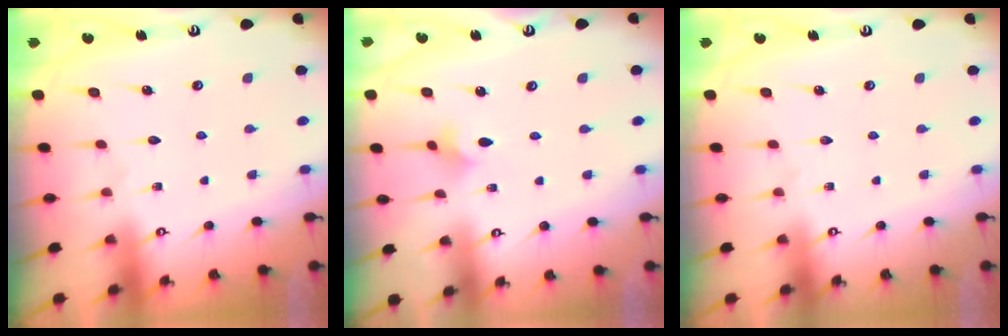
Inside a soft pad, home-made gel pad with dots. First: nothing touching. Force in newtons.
{"total": 1.9, "press": 1.8, "slide": 0.6}
{"total": 0.0}